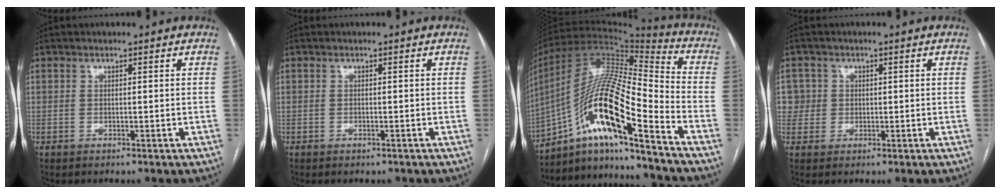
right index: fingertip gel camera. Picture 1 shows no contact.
{"total": 0.6, "force": [-0.5, 0.3, 0.3], "torque": [-0.008, -0.001, -0.004]}
{"total": 20.0, "force": [-11.1, 2.4, 16.5], "torque": [-0.333, 0.005, -0.197]}
{"total": 3.6, "force": [0.5, 3.6, -0.1], "torque": [0.020, 0.017, 0.012]}